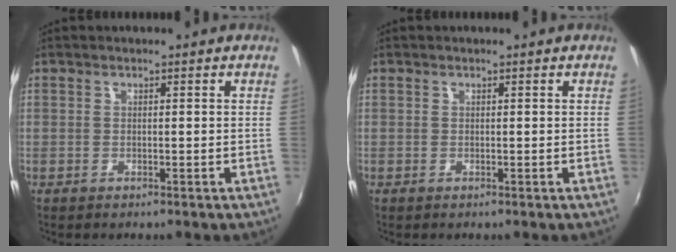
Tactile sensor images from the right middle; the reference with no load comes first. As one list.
[{"total": 0.0}]